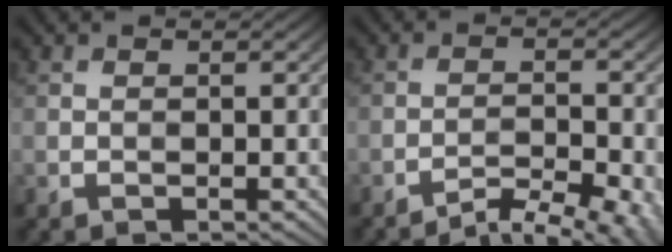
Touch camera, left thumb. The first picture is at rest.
{"total": 6.6, "force": [-5.2, 1.6, 3.8], "torque": [-0.063, 0.003, -0.073]}